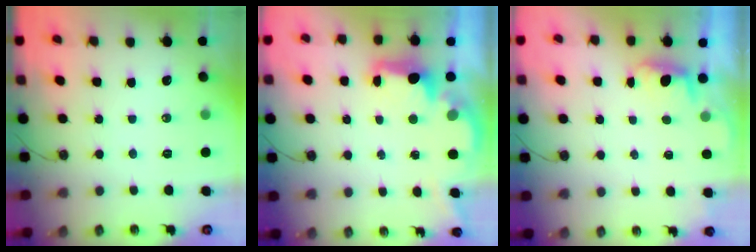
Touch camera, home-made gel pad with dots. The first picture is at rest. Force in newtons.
{"total": 3.6, "press": 3.5, "slide": 0.5}
{"total": 0.7, "press": 0.1, "slide": 0.7}